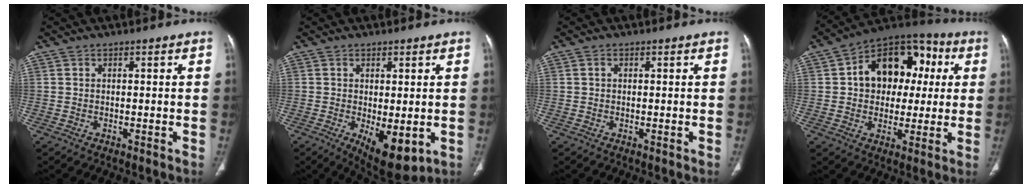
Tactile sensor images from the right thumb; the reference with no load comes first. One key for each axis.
{"total": 9.1, "fx": -2.1, "fy": 4.0, "fz": 7.9, "tx": -0.111, "ty": -0.020, "tz": -0.018}
{"total": 0.7, "fx": 0.1, "fy": 0.6, "fz": 0.4, "tx": -0.005, "ty": 0.002, "tz": 0.002}
{"total": 17.8, "fx": 2.9, "fy": 12.8, "fz": 12.0, "tx": -0.122, "ty": 0.028, "tz": 0.038}